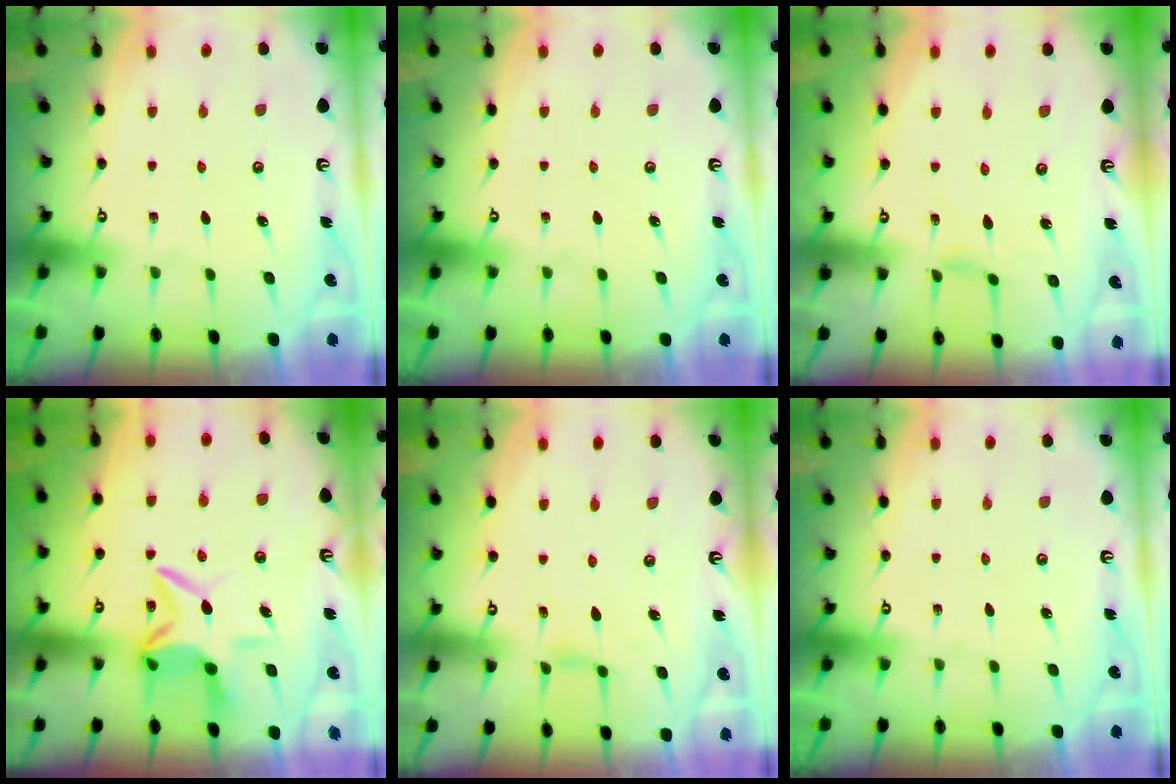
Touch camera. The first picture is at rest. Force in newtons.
{"total": 0.0}
{"total": 0.6, "press": 0.6, "slide": 0.2}
{"total": 8.6, "press": 8.6, "slide": 0.9}
{"total": 2.1, "press": 2.0, "slide": 0.4}
{"total": 0.0}